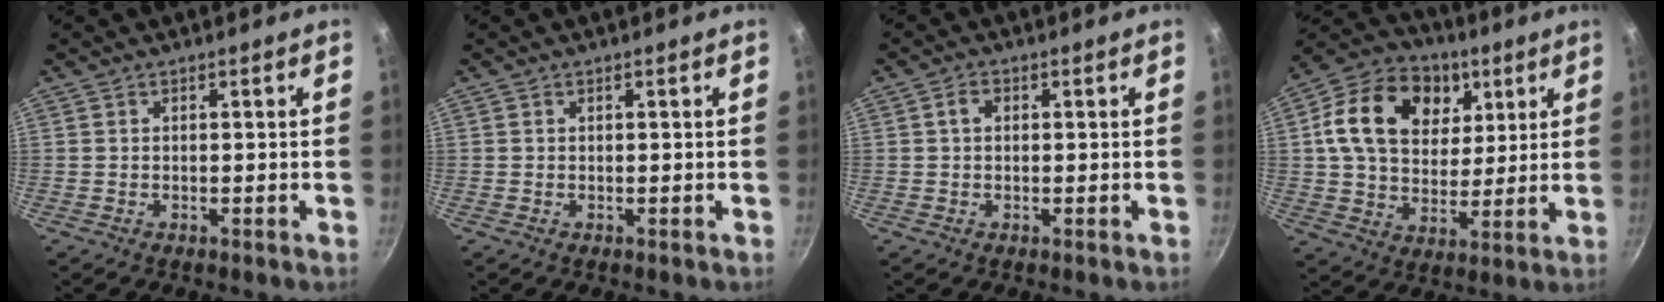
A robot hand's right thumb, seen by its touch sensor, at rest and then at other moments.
{"total": 0.0}
{"total": 2.3, "force": [0.4, 1.6, 1.5], "torque": [-0.023, 0.005, 0.005]}
{"total": 20.3, "force": [6.5, 15.0, 12.0], "torque": [-0.187, -0.001, 0.101]}